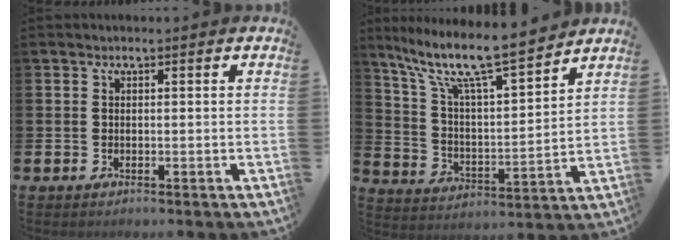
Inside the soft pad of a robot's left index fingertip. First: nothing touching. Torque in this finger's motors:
{"motor_torque": [0.71, -0.74, 0.85, 0.21]}